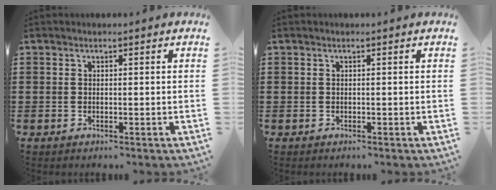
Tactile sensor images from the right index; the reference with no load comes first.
{"total": 0.0}